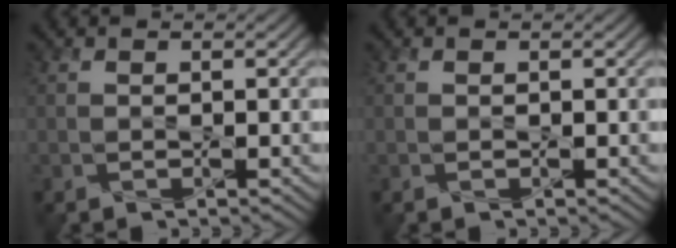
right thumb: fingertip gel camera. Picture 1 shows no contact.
{"total": 0.0}